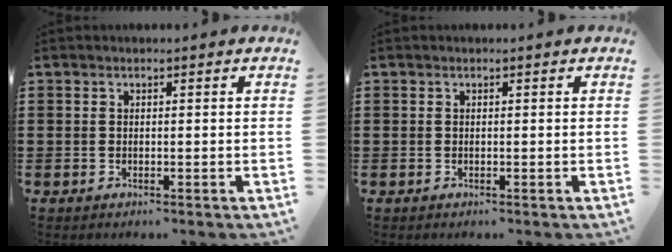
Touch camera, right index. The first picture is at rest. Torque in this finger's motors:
{"motor_torque": [0.27, 0.73, 0.00, 0.00]}